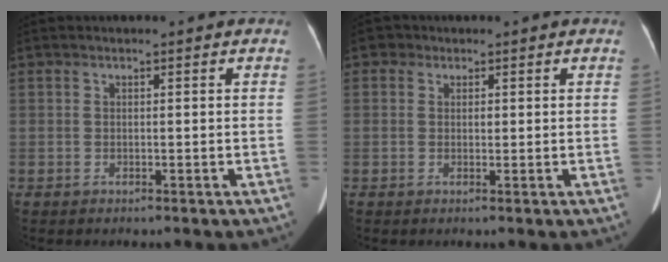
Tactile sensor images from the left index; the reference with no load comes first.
{"total": 2.0, "force": [0.7, 1.8, 0.7], "torque": [-0.013, 0.005, 0.007]}